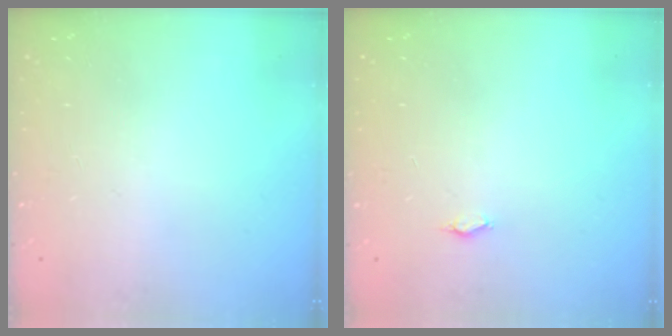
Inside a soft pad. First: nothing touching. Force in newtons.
{"total": 12.3, "press": 4.2, "slide": 11.6}